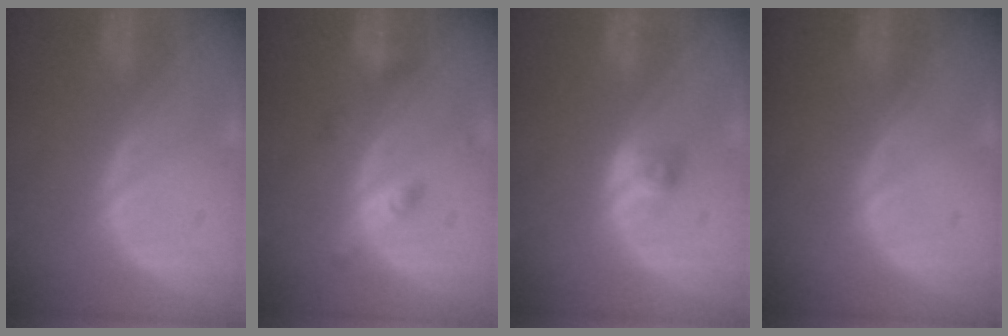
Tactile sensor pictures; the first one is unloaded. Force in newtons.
{"total": 2.9, "press": 2.9, "slide": 0.2}
{"total": 2.0, "press": 2.0, "slide": 0.3}
{"total": 0.0}